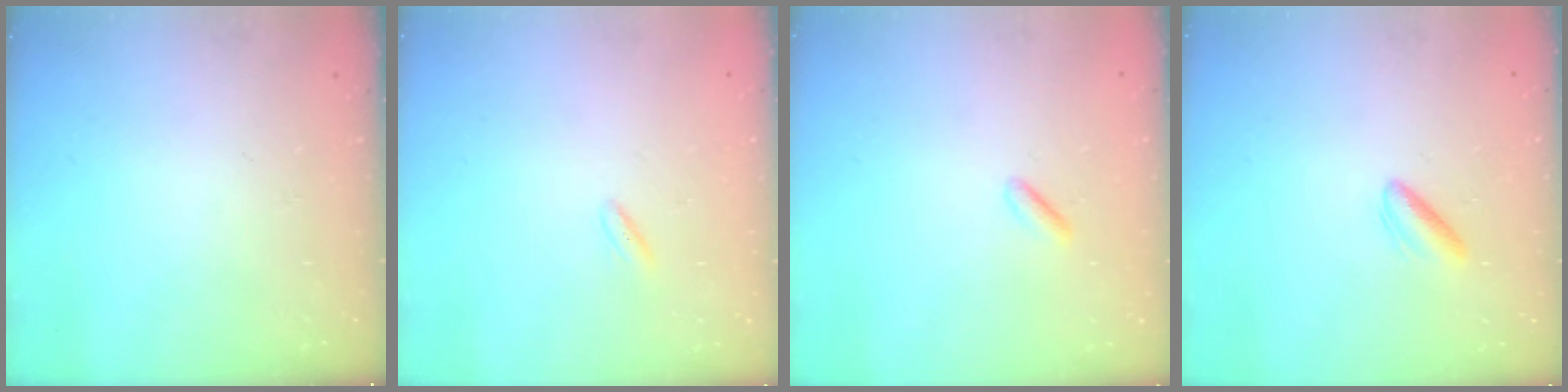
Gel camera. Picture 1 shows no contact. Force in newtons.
{"total": 2.2, "press": 2.0, "slide": 1.0}
{"total": 0.6, "press": 0.2, "slide": 0.6}
{"total": 5.0, "press": 4.9, "slide": 1.2}